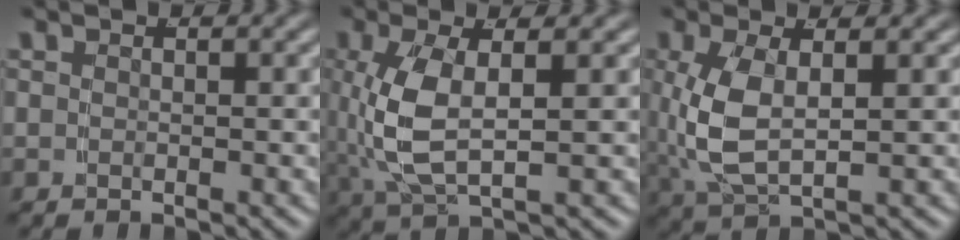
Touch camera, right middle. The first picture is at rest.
{"total": 5.5, "force": [0.4, 2.4, 5.0], "torque": [-0.124, -0.008, 0.023]}
{"total": 5.2, "force": [0.3, 2.6, 4.5], "torque": [-0.120, -0.009, 0.022]}